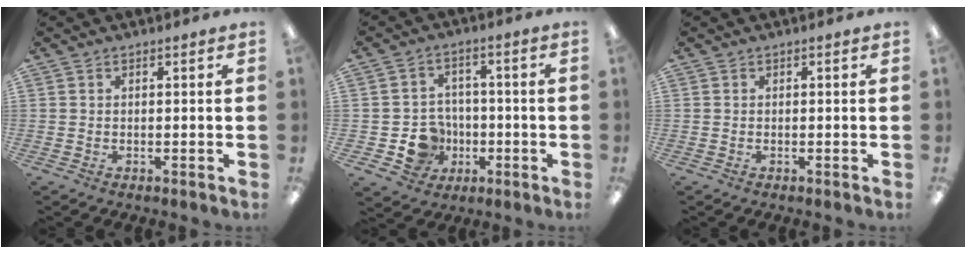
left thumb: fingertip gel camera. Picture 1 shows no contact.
{"total": 9.1, "force": [-2.7, 8.1, 3.2], "torque": [-0.078, 0.022, -0.041]}
{"total": 0.0}